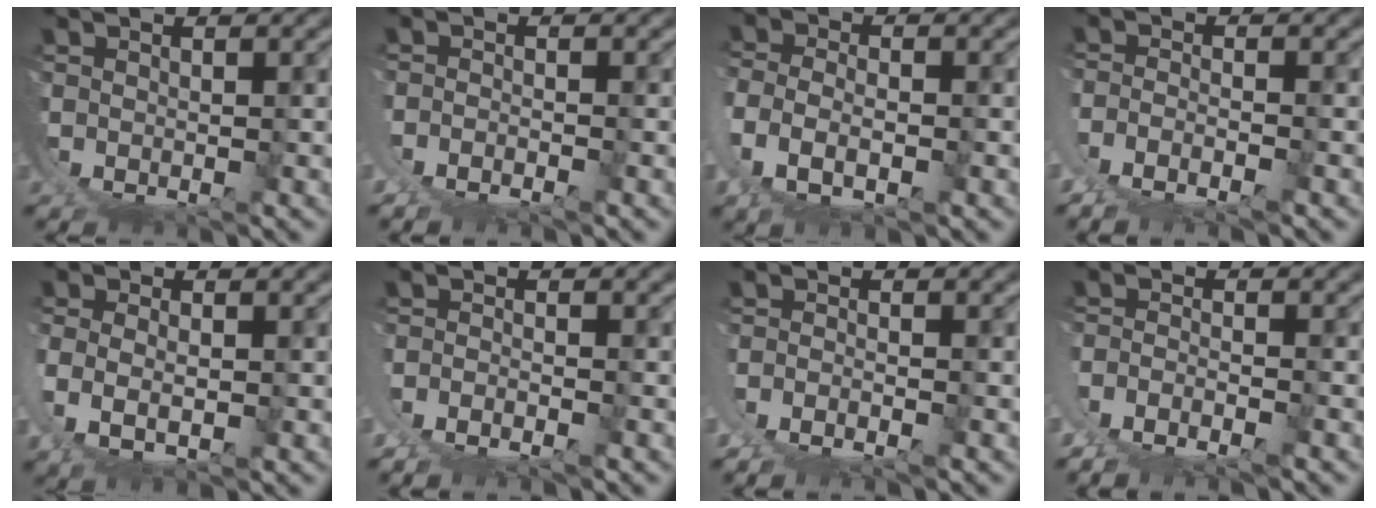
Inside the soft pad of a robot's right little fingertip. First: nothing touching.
{"total": 2.1, "force": [-0.6, 1.5, 1.3], "torque": [-0.023, -0.003, -0.010]}
{"total": 4.7, "force": [1.1, 3.0, 3.4], "torque": [-0.094, -0.020, 0.028]}
{"total": 4.8, "force": [-0.7, 3.8, 2.9], "torque": [-0.070, -0.019, -0.009]}
{"total": 3.9, "force": [1.3, 2.0, 3.0], "torque": [-0.081, -0.018, 0.034]}
{"total": 3.0, "force": [-0.5, 2.3, 1.8], "torque": [-0.038, -0.008, -0.008]}
{"total": 2.7, "force": [-0.4, 1.9, 1.8], "torque": [-0.037, -0.008, -0.005]}
{"total": 5.6, "force": [-1.0, 4.7, 3.0], "torque": [-0.073, -0.018, -0.016]}